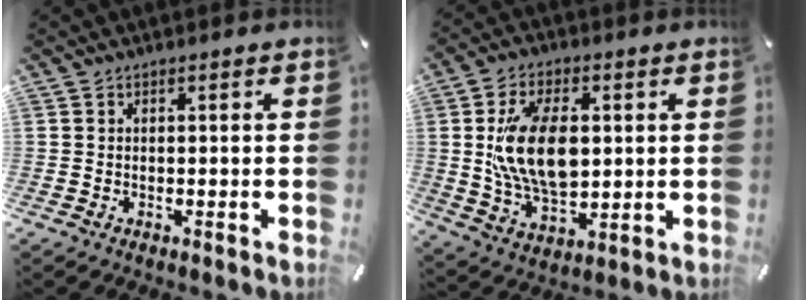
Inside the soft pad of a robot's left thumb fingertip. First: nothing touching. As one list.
[{"total": 15.8, "force": [1.7, 10.0, 12.2], "torque": [-0.252, 0.003, 0.030]}]